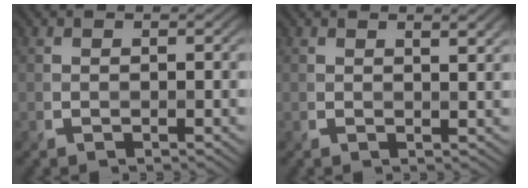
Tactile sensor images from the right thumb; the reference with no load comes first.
{"total": 1.8, "force": [1.2, 0.3, 1.3], "torque": [-0.020, -0.001, 0.021]}